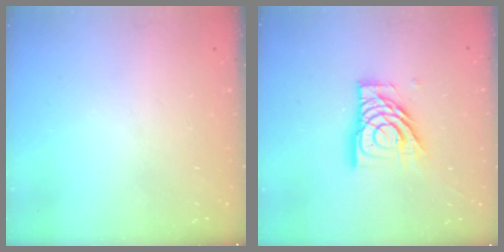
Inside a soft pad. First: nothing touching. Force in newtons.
{"total": 14.2, "press": 14.1, "slide": 1.6}